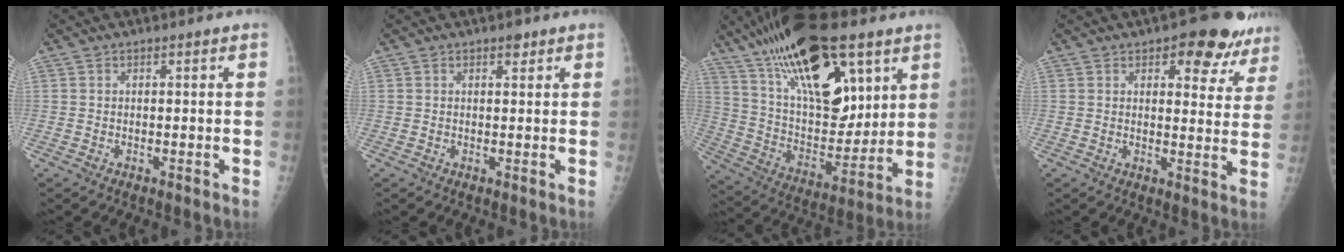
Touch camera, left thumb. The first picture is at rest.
{"total": 1.3, "force": [0.9, 0.7, 0.7], "torque": [-0.001, -0.003, 0.010]}
{"total": 27.6, "force": [15.2, 12.2, 19.5], "torque": [-0.307, -0.036, 0.266]}
{"total": 11.4, "force": [7.6, 5.5, 6.4], "torque": [-0.021, -0.035, 0.083]}